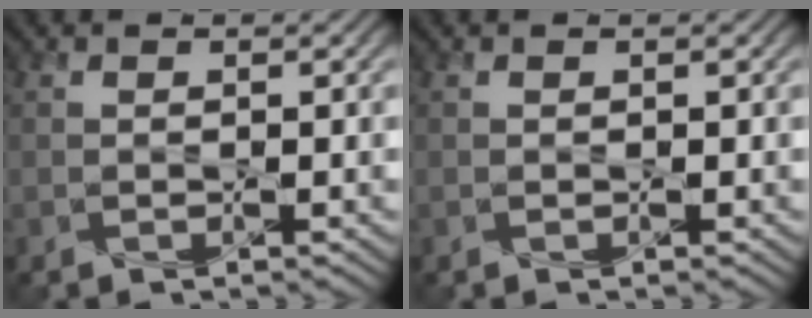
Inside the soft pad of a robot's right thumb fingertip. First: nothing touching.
{"total": 0.0}